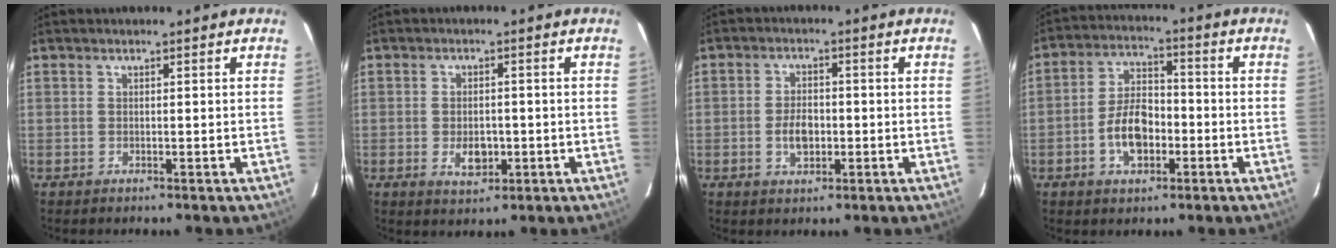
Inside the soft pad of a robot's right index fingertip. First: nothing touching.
{"total": 4.9, "force": [-1.2, 3.1, 3.5], "torque": [-0.064, -0.005, -0.014]}
{"total": 5.1, "force": [-1.1, 3.2, 3.8], "torque": [-0.071, 0.003, -0.015]}
{"total": 9.2, "force": [-3.0, 5.3, 6.8], "torque": [-0.132, 0.019, -0.047]}